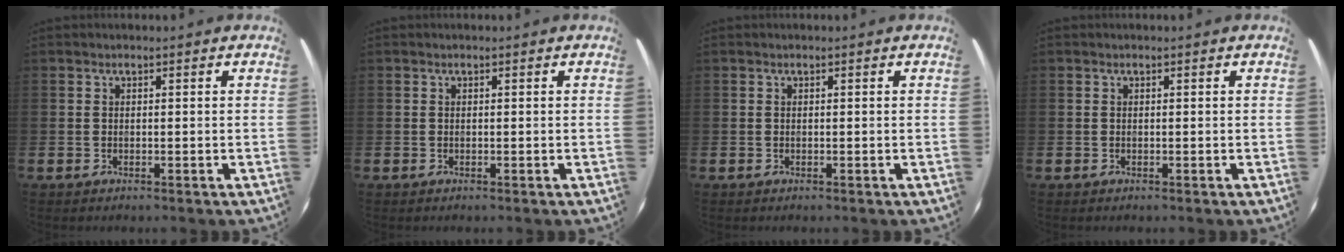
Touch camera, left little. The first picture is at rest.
{"total": 0.0}
{"total": 0.0}
{"total": 0.0}